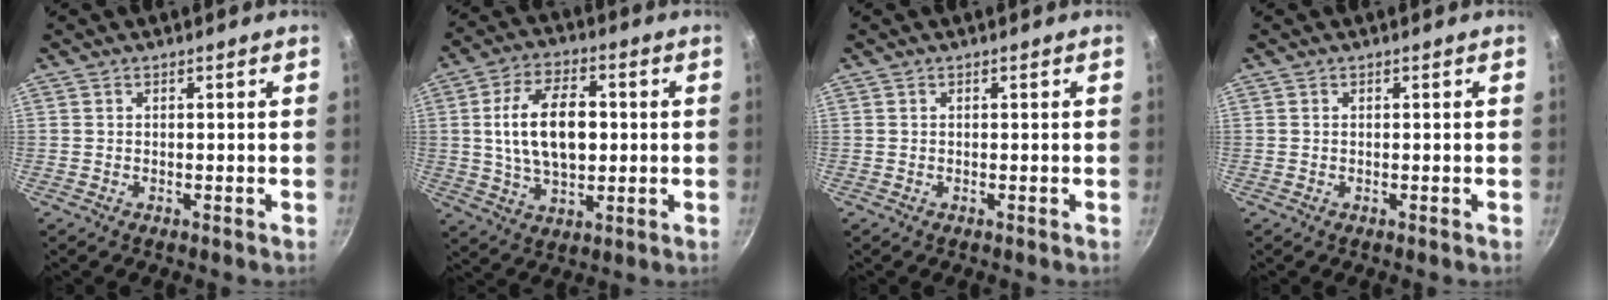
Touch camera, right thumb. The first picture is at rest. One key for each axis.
{"total": 14.3, "fx": 1.1, "fy": 8.2, "fz": 11.6, "tx": -0.184, "ty": 0.010, "tz": 0.020}
{"total": 0.0}
{"total": 0.0}